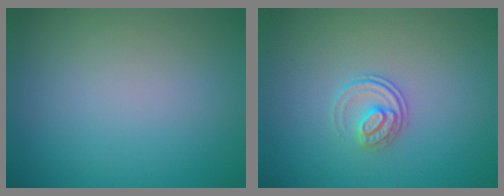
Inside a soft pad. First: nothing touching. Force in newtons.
{"total": 2.0, "press": 1.4, "slide": 1.3}